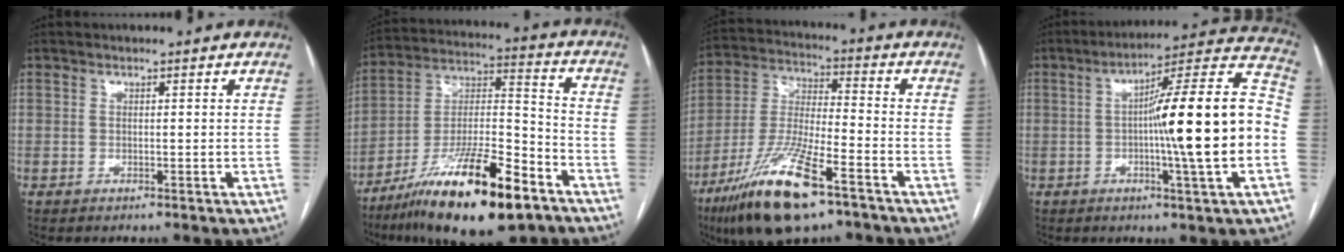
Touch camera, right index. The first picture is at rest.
{"total": 21.6, "force": [-13.4, 4.5, 16.3], "torque": [-0.284, -0.013, -0.228]}
{"total": 17.5, "force": [-10.7, 3.6, 13.3], "torque": [-0.288, -0.034, -0.195]}
{"total": 19.7, "force": [-2.2, -0.3, 19.6], "torque": [-0.272, 0.018, -0.043]}